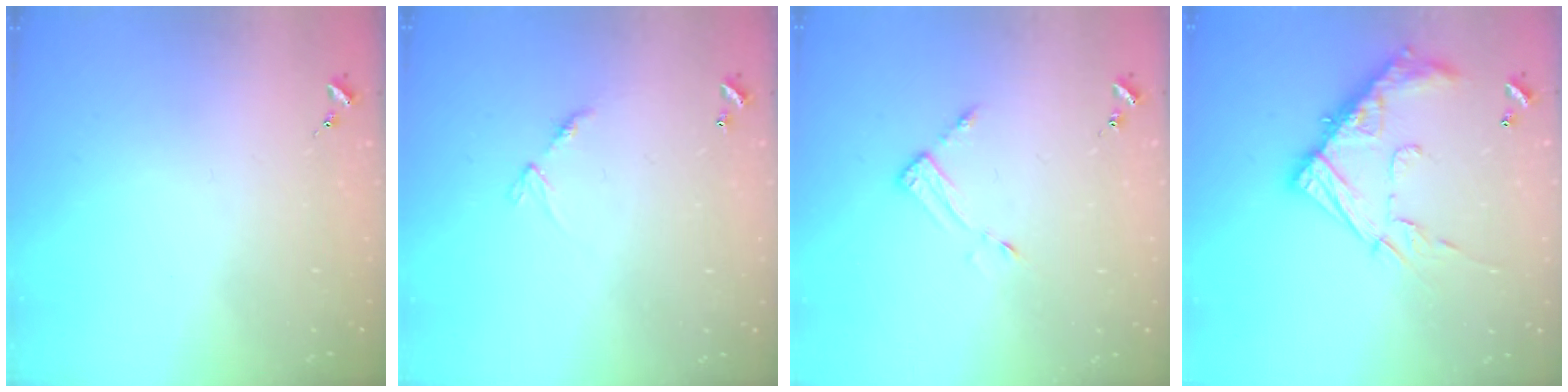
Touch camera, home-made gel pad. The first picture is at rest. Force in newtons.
{"total": 6.2, "press": 6.2, "slide": 0.7}
{"total": 3.0, "press": 3.0, "slide": 0.3}
{"total": 17.4, "press": 17.3, "slide": 1.3}